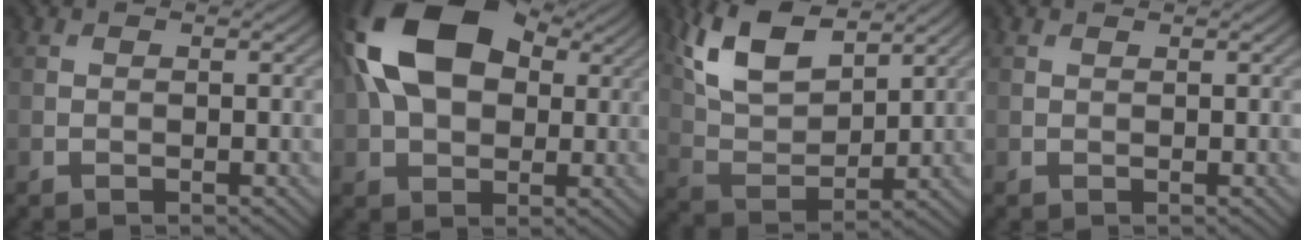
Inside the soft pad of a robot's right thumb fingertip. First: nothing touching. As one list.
[{"total": 16.4, "force": [3.9, 10.5, 11.9], "torque": [-0.233, 0.025, 0.061]}, {"total": 11.1, "force": [6.6, 5.1, 7.4], "torque": [-0.172, 0.009, 0.130]}, {"total": 0.0}]